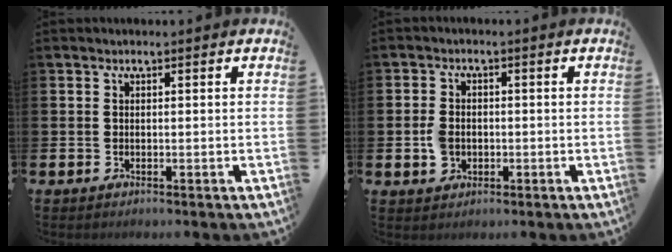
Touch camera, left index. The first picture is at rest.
{"total": 3.0, "force": [-0.4, 2.4, 1.8], "torque": [-0.028, 0.006, -0.011]}